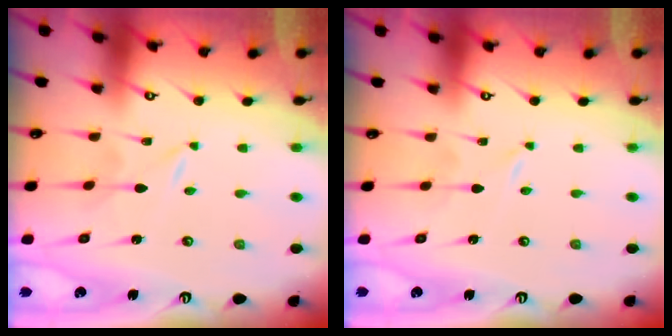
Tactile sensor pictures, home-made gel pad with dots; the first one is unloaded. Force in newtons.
{"total": 0.0}